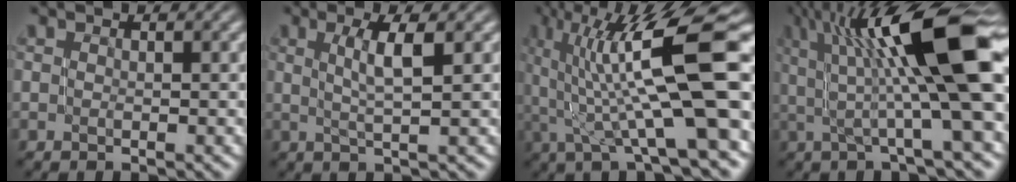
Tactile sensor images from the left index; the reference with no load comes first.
{"total": 3.1, "force": [0.9, 0.5, 2.9], "torque": [-0.050, 0.005, 0.016]}
{"total": 14.3, "force": [2.8, 3.5, 13.6], "torque": [-0.217, 0.024, 0.052]}
{"total": 14.2, "force": [3.1, 3.3, 13.5], "torque": [-0.195, 0.019, 0.050]}